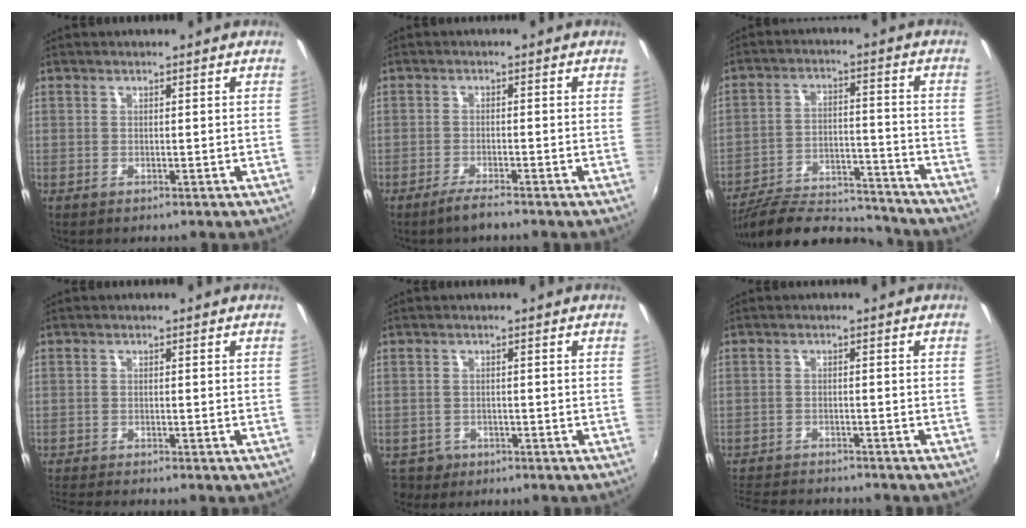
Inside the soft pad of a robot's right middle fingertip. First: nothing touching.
{"total": 3.2, "force": [-2.6, 0.1, 1.8], "torque": [-0.050, -0.006, -0.052]}
{"total": 19.5, "force": [-17.6, 4.7, 6.9], "torque": [-0.136, -0.005, -0.260]}
{"total": 4.5, "force": [-4.2, -0.3, 1.5], "torque": [-0.043, -0.022, -0.077]}
{"total": 3.5, "force": [-2.0, 2.8, 0.6], "torque": [-0.023, -0.002, -0.031]}
{"total": 10.5, "force": [-9.6, 2.3, 3.5], "torque": [-0.094, -0.012, -0.155]}